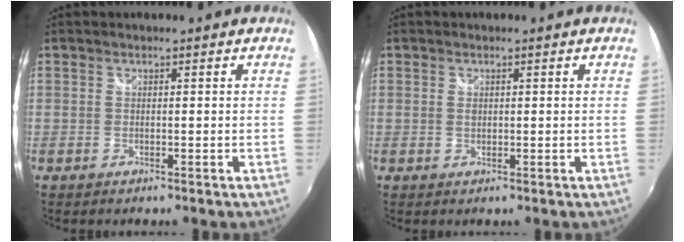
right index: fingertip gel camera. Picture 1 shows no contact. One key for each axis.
{"total": 0.8, "fx": 0.2, "fy": 0.6, "fz": 0.5, "tx": -0.009, "ty": 0.000, "tz": 0.002}